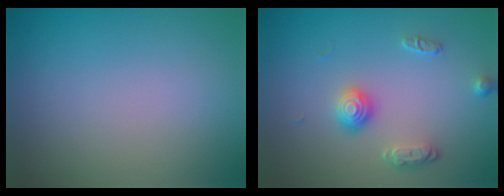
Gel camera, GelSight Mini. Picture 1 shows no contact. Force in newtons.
{"total": 2.3, "press": 1.8, "slide": 1.4}